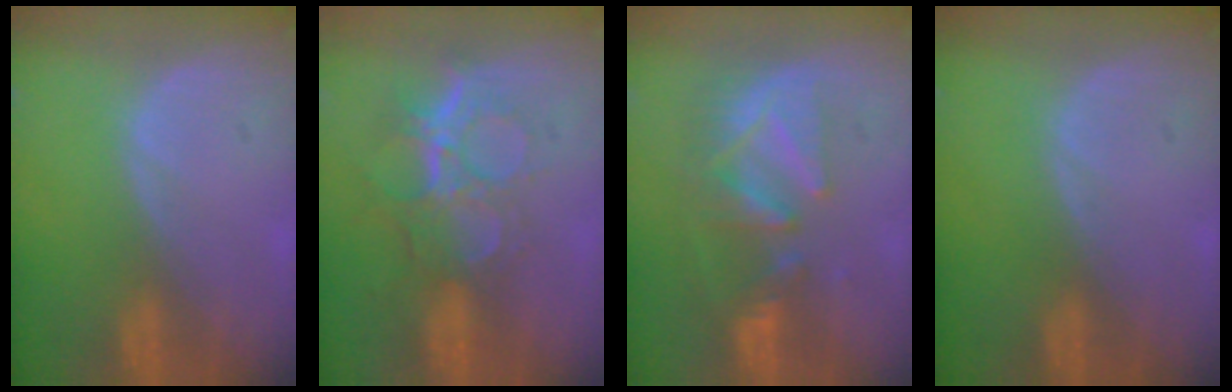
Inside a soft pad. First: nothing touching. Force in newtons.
{"total": 9.5, "press": 8.0, "slide": 5.1}
{"total": 8.3, "press": 7.9, "slide": 2.6}
{"total": 0.0}